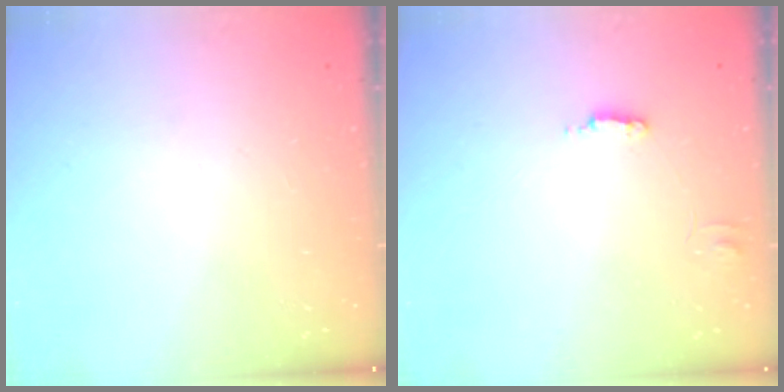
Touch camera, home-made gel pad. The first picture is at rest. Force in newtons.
{"total": 3.3, "press": 3.3, "slide": 0.2}